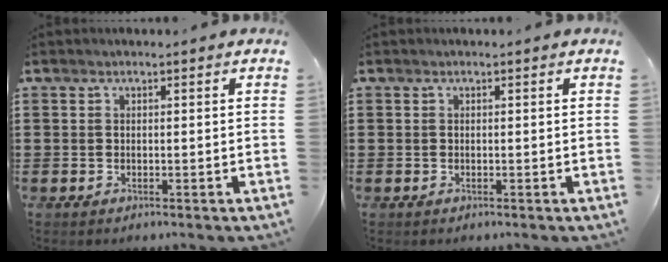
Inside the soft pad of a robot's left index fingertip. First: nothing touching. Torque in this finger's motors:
{"motor_torque": [0.00, 0.00, 0.00, -0.01]}